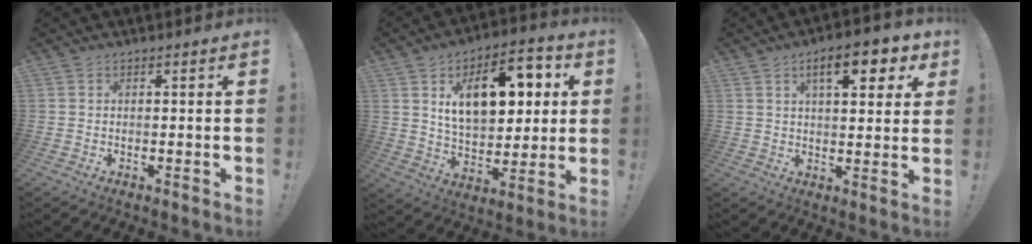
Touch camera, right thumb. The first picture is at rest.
{"total": 18.4, "force": [6.4, 10.5, 13.7], "torque": [-0.196, -0.014, 0.109]}
{"total": 11.2, "force": [5.0, 3.9, 9.2], "torque": [-0.124, -0.013, 0.076]}